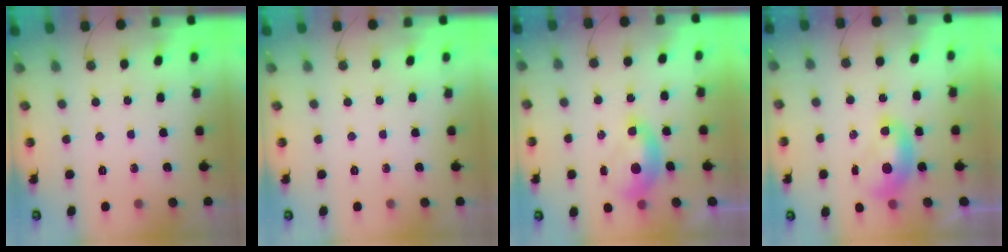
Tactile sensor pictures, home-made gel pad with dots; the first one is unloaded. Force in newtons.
{"total": 0.0}
{"total": 1.8, "press": 1.7, "slide": 0.7}
{"total": 1.6, "press": 1.6, "slide": 0.3}